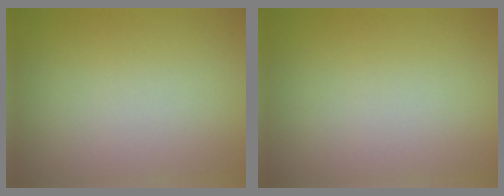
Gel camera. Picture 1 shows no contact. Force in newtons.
{"total": 0.0}